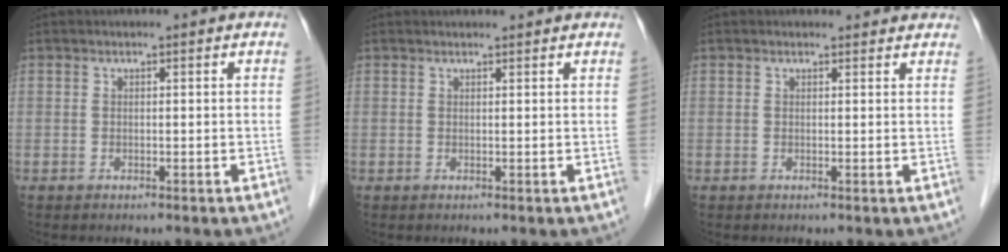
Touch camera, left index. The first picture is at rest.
{"total": 2.8, "force": [2.7, 0.5, 0.6], "torque": [-0.011, 0.022, 0.033]}
{"total": 2.6, "force": [2.4, 0.9, 0.3], "torque": [-0.004, 0.009, 0.018]}